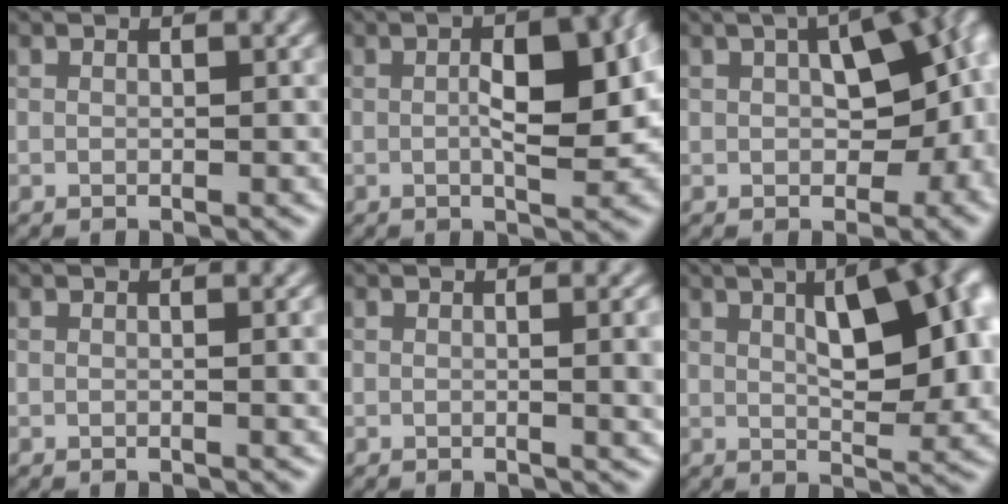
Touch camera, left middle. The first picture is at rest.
{"total": 8.0, "force": [0.6, 3.0, 7.4], "torque": [-0.102, 0.008, 0.012]}
{"total": 12.1, "force": [1.1, 6.6, 10.1], "torque": [-0.117, 0.007, 0.023]}
{"total": 1.7, "force": [0.1, 0.5, 1.7], "torque": [-0.018, 0.001, -0.001]}
{"total": 3.5, "force": [0.1, 1.1, 3.3], "torque": [-0.033, 0.004, -0.001]}
{"total": 10.1, "force": [2.5, 3.8, 9.0], "torque": [-0.107, 0.018, 0.032]}